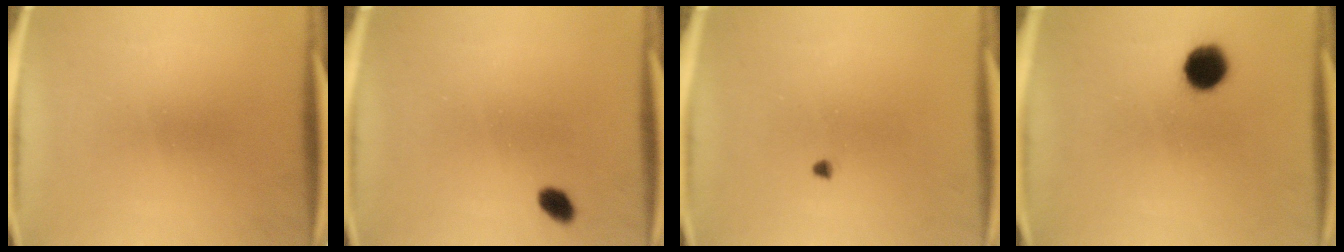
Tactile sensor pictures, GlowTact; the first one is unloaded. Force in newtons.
{"total": 2.4}
{"total": 0.7}
{"total": 8.1}